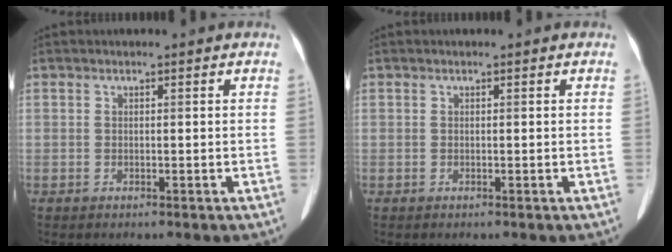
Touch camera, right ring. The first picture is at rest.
{"total": 0.0}